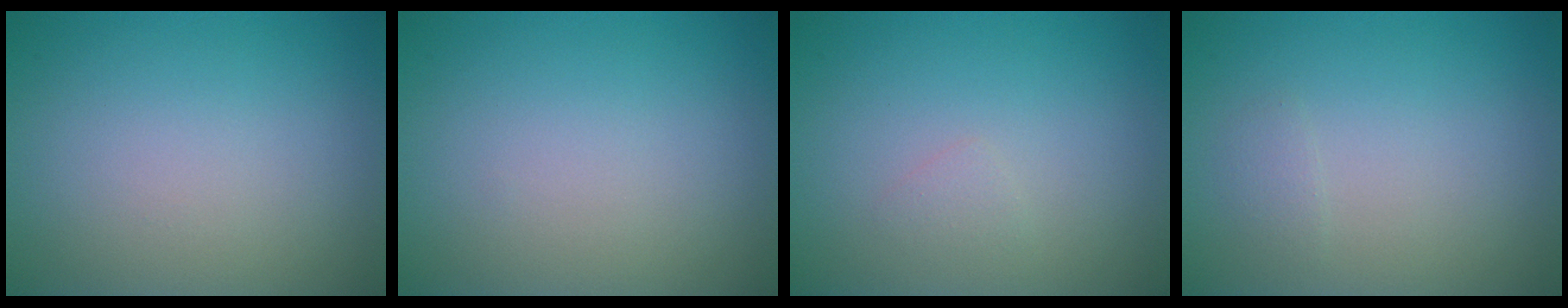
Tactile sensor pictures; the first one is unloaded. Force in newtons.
{"total": 0.0}
{"total": 0.7, "press": 0.7, "slide": 0.1}
{"total": 0.7, "press": 0.7, "slide": 0.0}